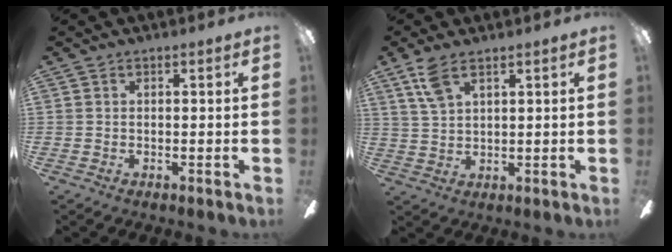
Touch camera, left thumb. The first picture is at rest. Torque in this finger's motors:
{"motor_torque": [0.02, -0.01, -0.04, -0.01, -0.02]}